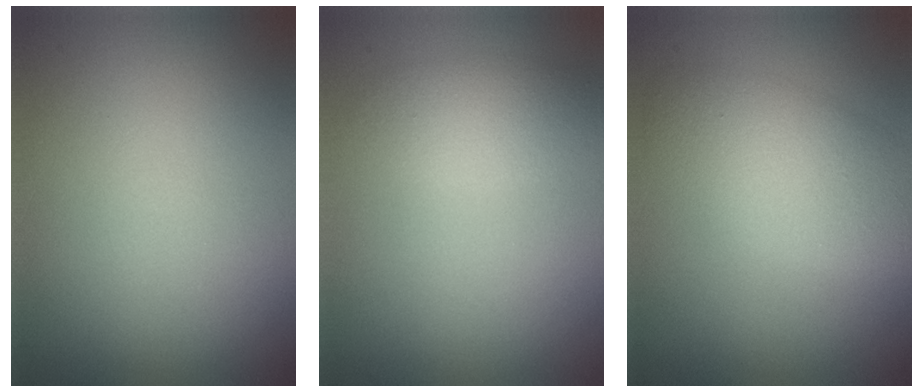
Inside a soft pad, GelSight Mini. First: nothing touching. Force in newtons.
{"total": 2.1, "press": 2.1, "slide": 0.1}
{"total": 4.9, "press": 4.9, "slide": 0.4}